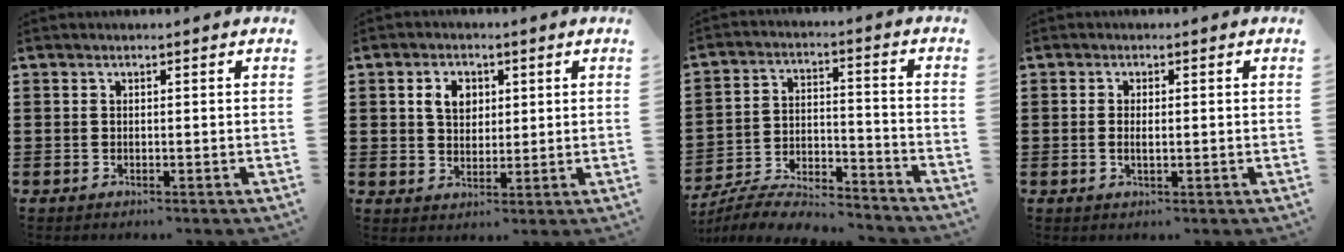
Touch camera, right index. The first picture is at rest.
{"total": 4.3, "force": [1.3, 3.1, 2.6], "torque": [-0.063, 0.014, 0.021]}
{"total": 7.0, "force": [-6.8, 0.7, 1.6], "torque": [-0.033, 0.006, -0.133]}
{"total": 1.6, "force": [-0.2, 0.5, 1.5], "torque": [-0.028, 0.001, -0.005]}